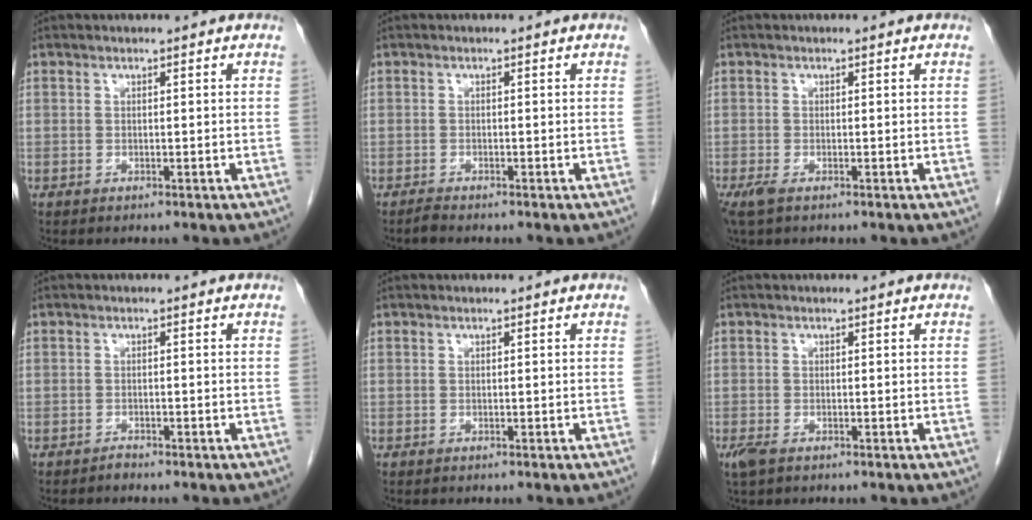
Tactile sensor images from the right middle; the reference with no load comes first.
{"total": 0.8, "force": [-0.7, -0.1, 0.2], "torque": [-0.012, -0.004, -0.017]}
{"total": 1.9, "force": [-1.1, 0.6, 1.4], "torque": [-0.036, -0.007, -0.020]}
{"total": 0.7, "force": [-0.6, 0.1, 0.1], "torque": [-0.003, -0.002, -0.014]}
{"total": 0.0}
{"total": 2.3, "force": [-1.4, 1.0, 1.5], "torque": [-0.040, -0.007, -0.021]}